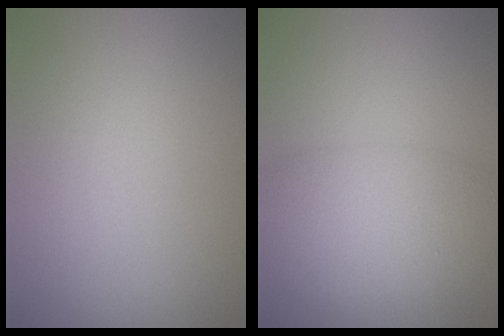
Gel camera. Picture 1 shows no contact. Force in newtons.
{"total": 5.7, "press": 5.7, "slide": 0.3}